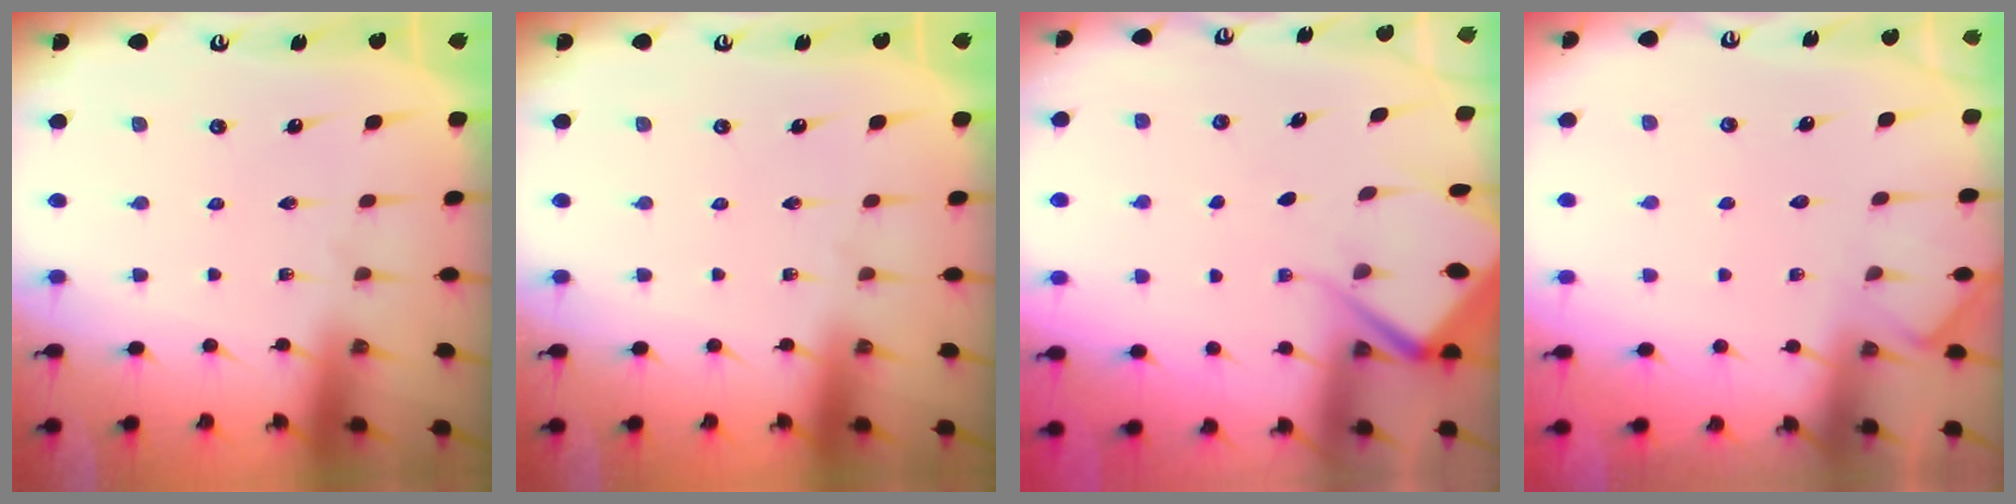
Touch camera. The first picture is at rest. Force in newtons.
{"total": 0.0}
{"total": 6.5, "press": 6.4, "slide": 0.7}
{"total": 3.7, "press": 3.6, "slide": 0.4}